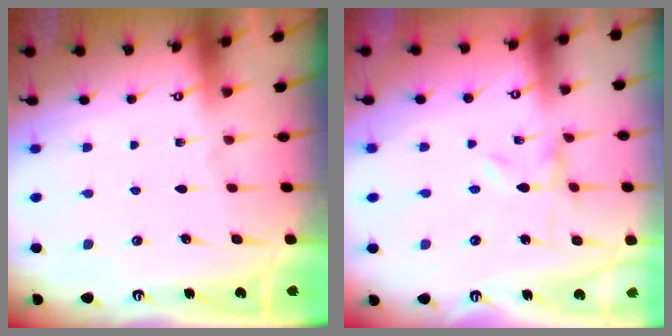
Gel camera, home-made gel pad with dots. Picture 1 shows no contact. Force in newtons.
{"total": 0.0}